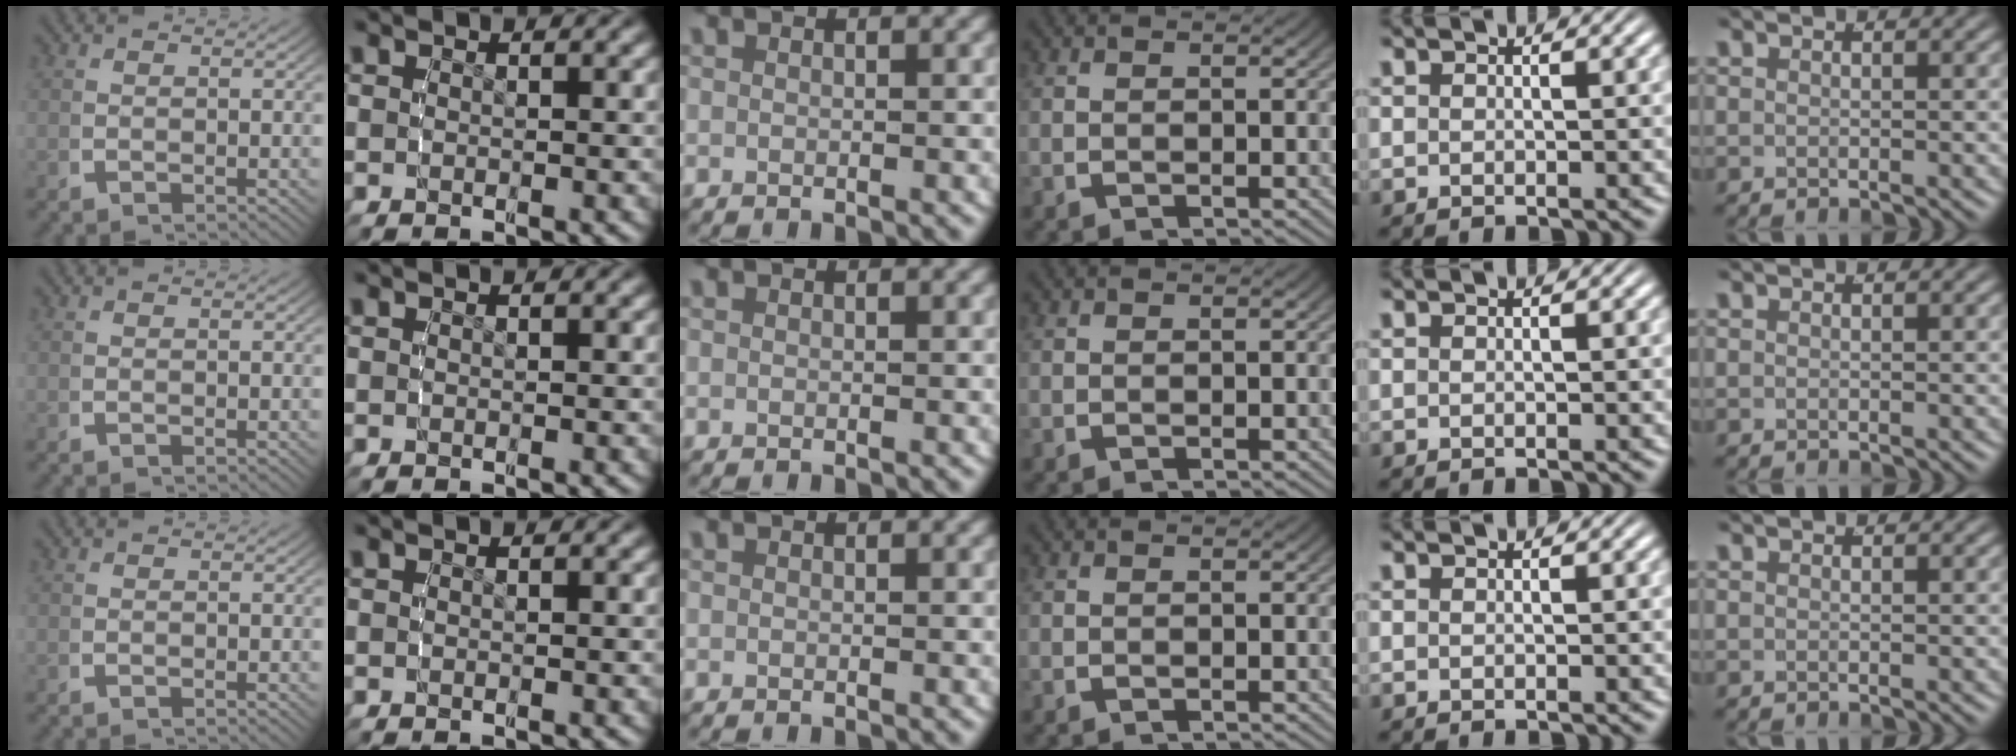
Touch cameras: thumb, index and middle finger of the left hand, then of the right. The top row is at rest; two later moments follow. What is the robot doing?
{"motion": "reach", "object": "paper towel"}